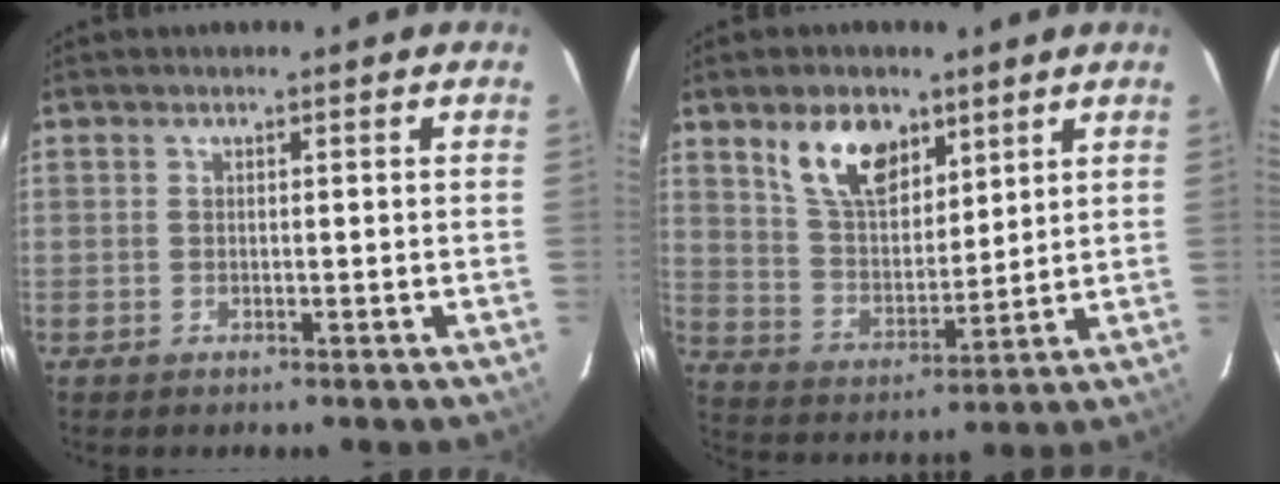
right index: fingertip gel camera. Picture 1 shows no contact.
{"total": 11.4, "force": [6.8, 6.2, 6.8], "torque": [-0.120, 0.011, 0.134]}